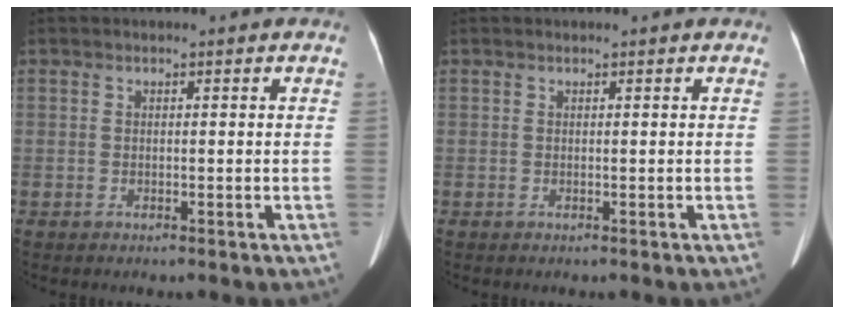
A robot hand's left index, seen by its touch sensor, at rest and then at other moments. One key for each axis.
{"total": 0.0}